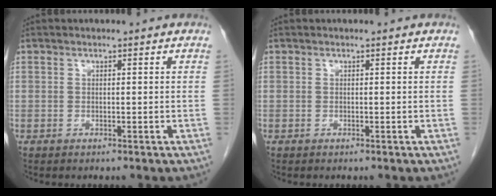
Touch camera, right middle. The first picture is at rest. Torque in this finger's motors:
{"motor_torque": [0.11, -0.32, 0.03, 0.00]}